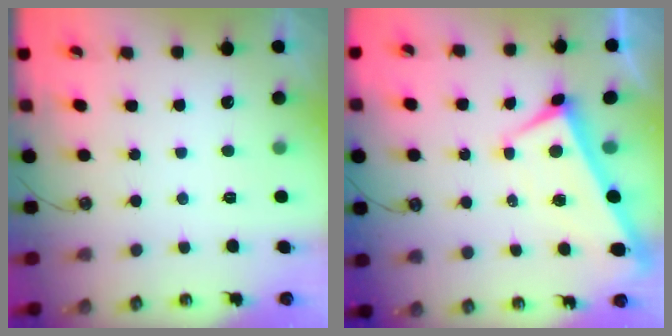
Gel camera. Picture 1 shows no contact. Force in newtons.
{"total": 2.2, "press": 2.1, "slide": 0.6}